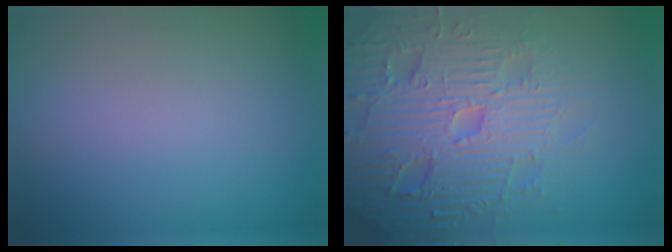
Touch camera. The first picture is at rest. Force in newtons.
{"total": 7.6, "press": 7.4, "slide": 1.8}